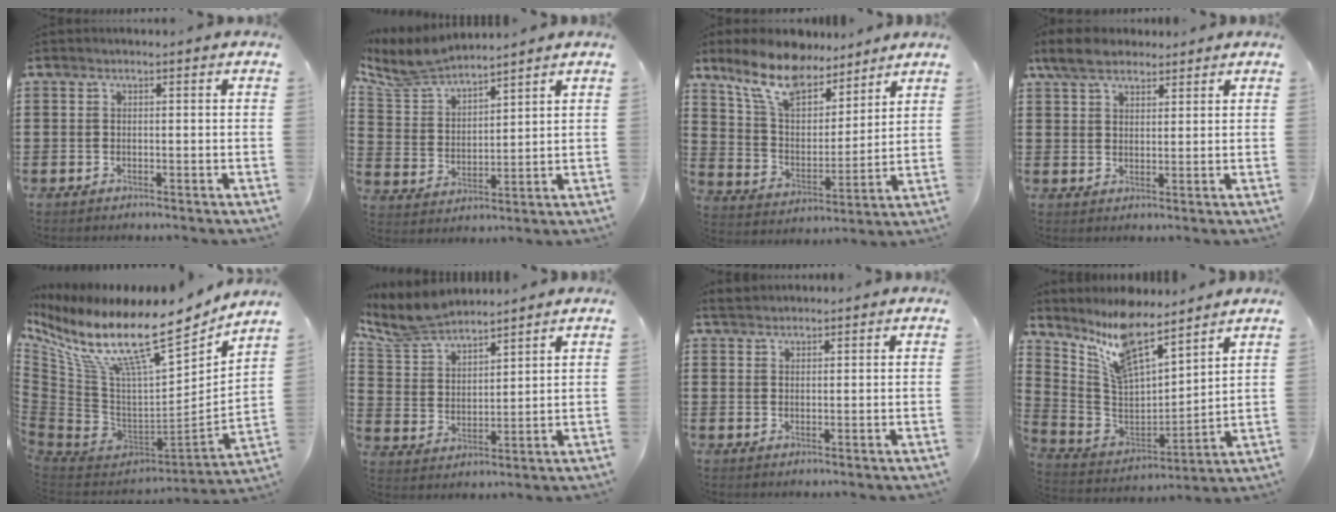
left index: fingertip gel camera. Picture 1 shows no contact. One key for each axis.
{"total": 7.1, "fx": 6.6, "fy": 1.4, "fz": 2.1, "tx": -0.073, "ty": -0.028, "tz": 0.118}
{"total": 10.7, "fx": 8.8, "fy": 3.4, "fz": 4.9, "tx": -0.134, "ty": -0.035, "tz": 0.161}
{"total": 6.0, "fx": 4.7, "fy": 2.6, "fz": 2.8, "tx": -0.069, "ty": 0.000, "tz": 0.089}
{"total": 16.3, "fx": 10.7, "fy": 4.4, "fz": 11.5, "tx": -0.227, "ty": -0.079, "tz": 0.175}
{"total": 7.8, "fx": 7.2, "fy": 1.7, "fz": 2.6, "tx": -0.081, "ty": -0.026, "tz": 0.131}
{"total": 1.9, "fx": 1.8, "fy": 0.4, "fz": 0.2, "tx": -0.010, "ty": 0.005, "tz": 0.036}
{"total": 11.5, "fx": 9.5, "fy": 2.8, "fz": 5.8, "tx": -0.150, "ty": -0.048, "tz": 0.172}